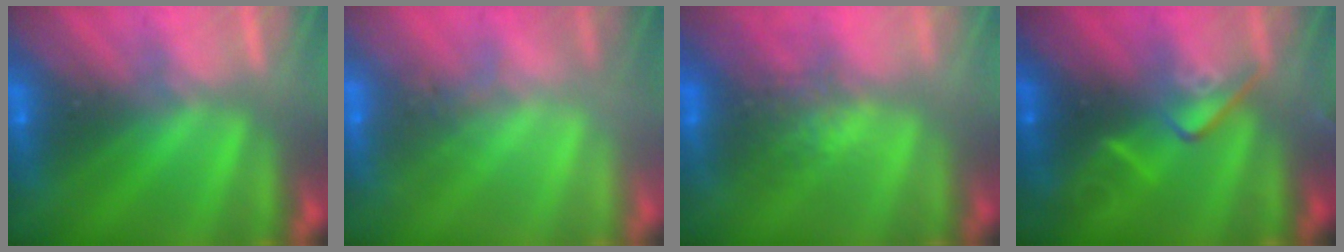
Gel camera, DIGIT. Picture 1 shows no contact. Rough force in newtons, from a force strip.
{"total": 2.8}
{"total": 2.6}
{"total": 2.4}